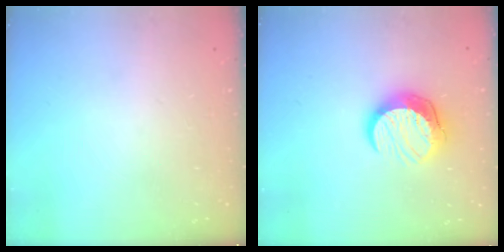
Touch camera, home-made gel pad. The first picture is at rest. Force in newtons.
{"total": 12.3, "press": 12.2, "slide": 0.9}